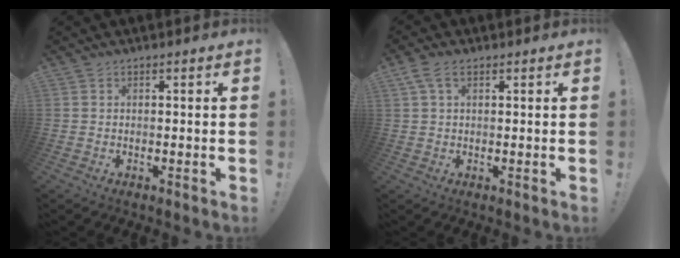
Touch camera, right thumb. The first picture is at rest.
{"total": 4.2, "force": [1.7, 2.3, 3.1], "torque": [-0.066, 0.006, 0.035]}